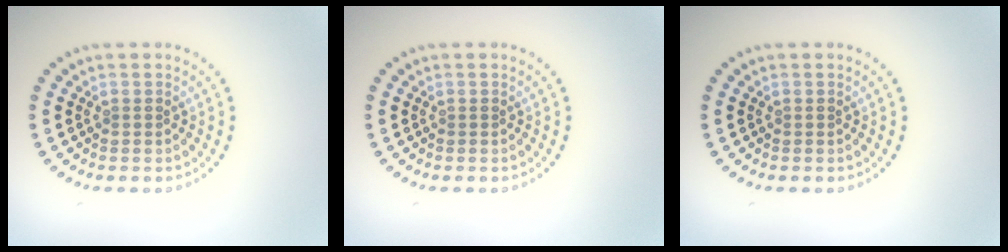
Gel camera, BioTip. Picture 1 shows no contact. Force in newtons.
{"total": 0.0}
{"total": 0.0}